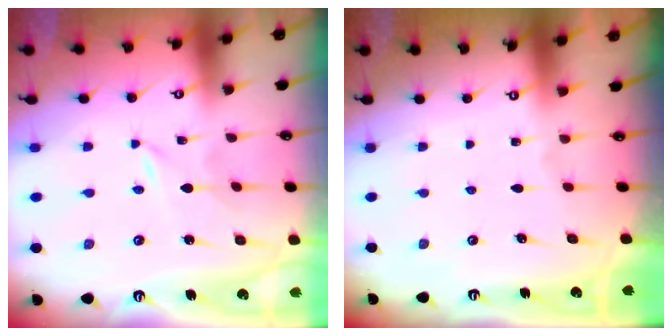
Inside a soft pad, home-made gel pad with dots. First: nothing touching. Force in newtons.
{"total": 0.0}